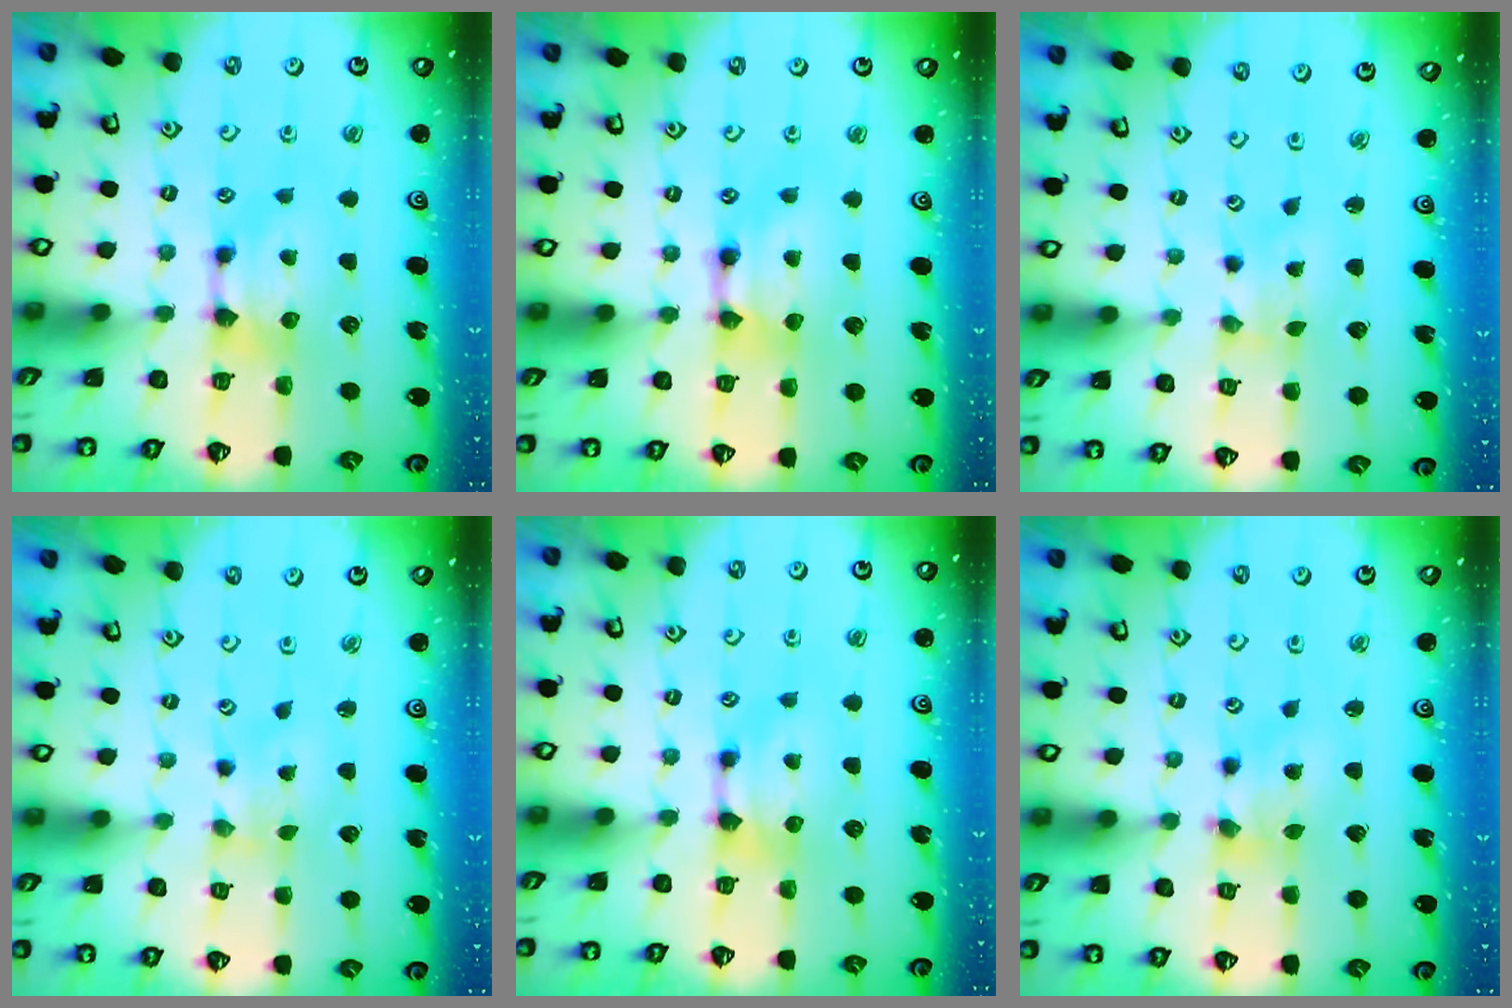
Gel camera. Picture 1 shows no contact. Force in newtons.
{"total": 2.0, "press": 2.0, "slide": 0.1}
{"total": 2.7, "press": 2.5, "slide": 0.9}
{"total": 2.7, "press": 2.5, "slide": 0.9}
{"total": 0.0}
{"total": 1.8, "press": 1.3, "slide": 1.2}